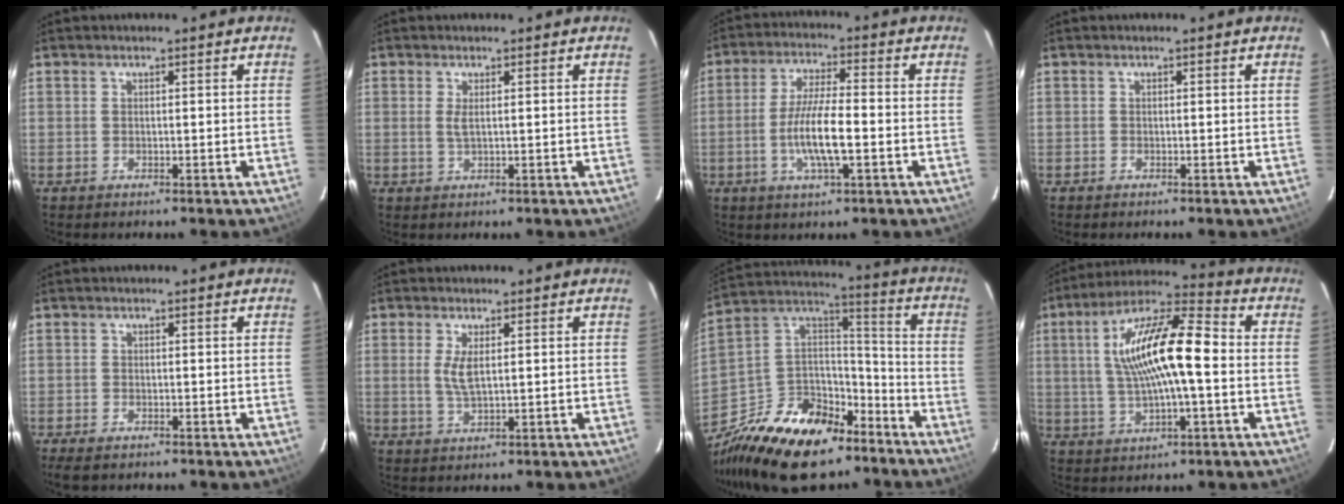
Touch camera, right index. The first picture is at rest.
{"total": 2.0, "force": [0.4, 0.3, 2.0], "torque": [-0.040, -0.003, 0.006]}
{"total": 9.1, "force": [-2.4, 1.6, 8.6], "torque": [-0.169, -0.004, -0.046]}
{"total": 0.0}
{"total": 3.4, "force": [-2.5, 1.3, 1.8], "torque": [-0.043, -0.012, -0.047]}
{"total": 3.7, "force": [0.7, 1.2, 3.4], "torque": [-0.069, -0.005, 0.014]}
{"total": 24.9, "force": [-15.6, 14.3, 13.1], "torque": [-0.289, 0.041, -0.246]}
{"total": 16.3, "force": [0.8, 4.3, 15.7], "torque": [-0.290, 0.019, 0.008]}